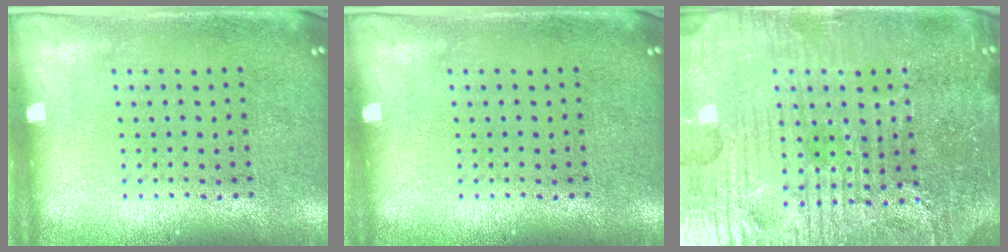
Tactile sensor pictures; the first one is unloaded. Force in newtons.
{"total": 0.0}
{"total": 6.0, "press": 5.6, "slide": 2.1}